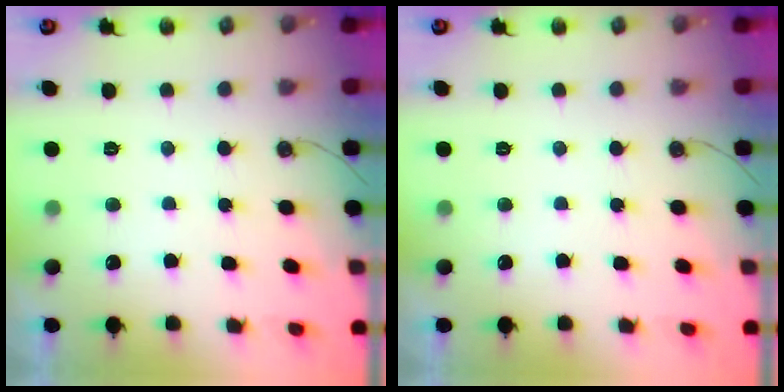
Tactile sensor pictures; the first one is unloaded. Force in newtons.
{"total": 0.0}